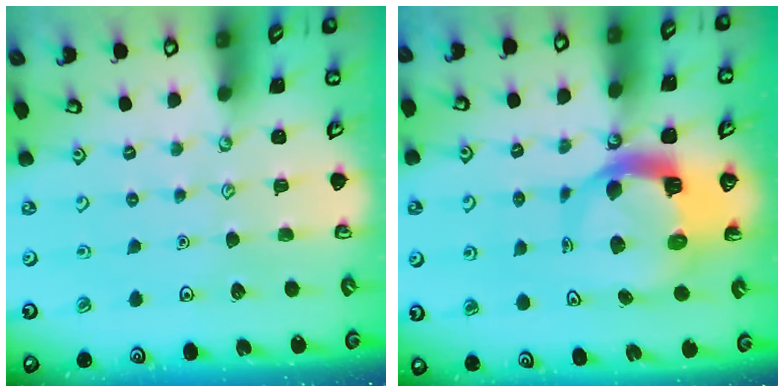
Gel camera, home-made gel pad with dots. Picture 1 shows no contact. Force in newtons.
{"total": 8.0, "press": 8.0, "slide": 1.1}